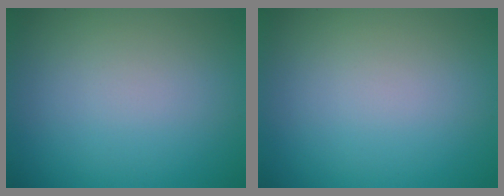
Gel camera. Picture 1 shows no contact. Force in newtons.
{"total": 0.0}